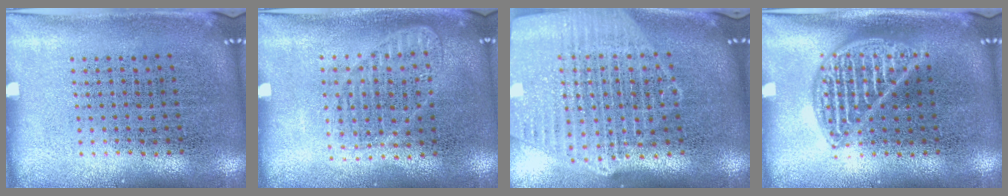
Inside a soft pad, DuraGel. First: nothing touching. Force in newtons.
{"total": 1.3, "press": 1.2, "slide": 0.3}
{"total": 2.7, "press": 2.3, "slide": 1.5}
{"total": 2.1, "press": 2.1, "slide": 0.2}